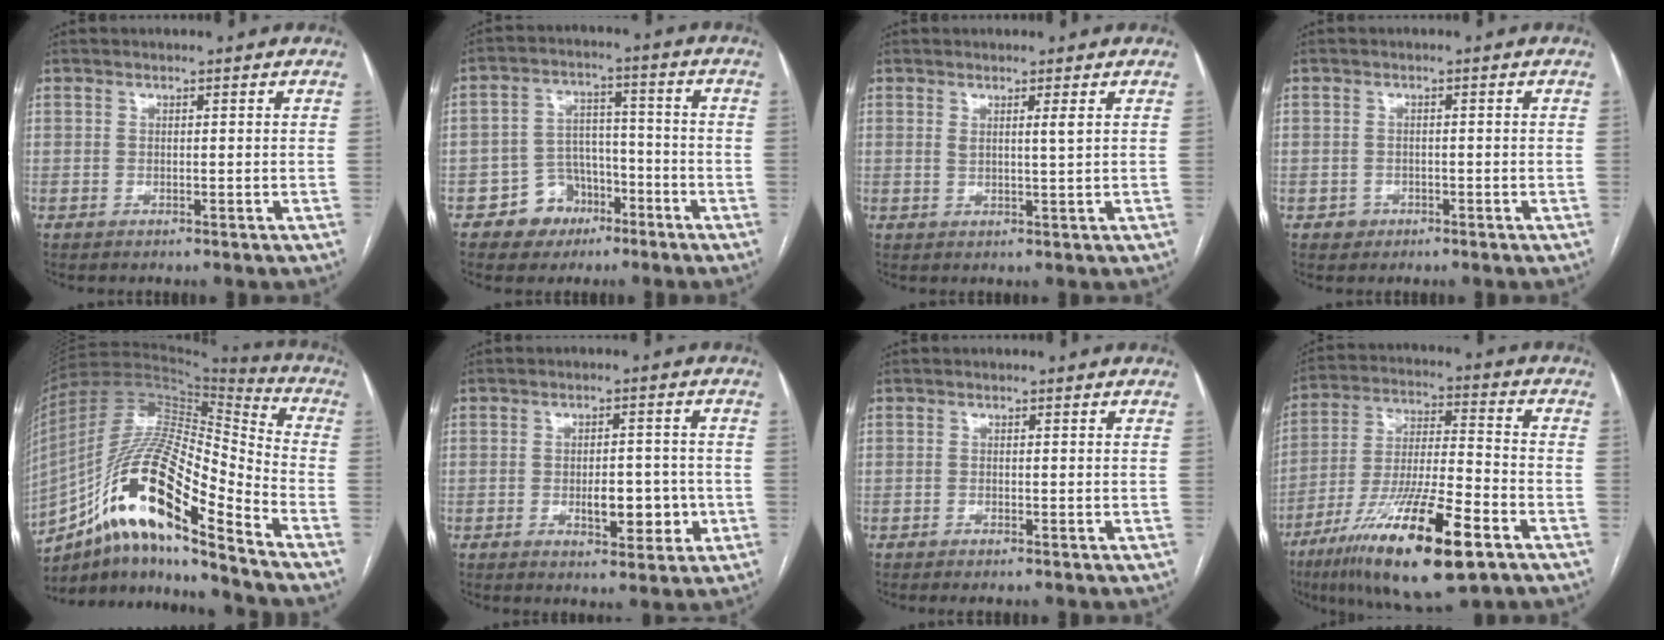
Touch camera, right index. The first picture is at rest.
{"total": 7.3, "force": [-4.1, 5.8, 1.8], "torque": [-0.024, 0.020, -0.061]}
{"total": 1.8, "force": [0.9, -0.3, 1.6], "torque": [-0.029, -0.008, 0.016]}
{"total": 1.8, "force": [-0.9, 1.6, 0.1], "torque": [0.004, 0.008, -0.013]}
{"total": 21.6, "force": [-11.8, 3.7, 17.8], "torque": [-0.348, 0.000, -0.207]}
{"total": 6.0, "force": [-1.5, 2.8, 5.2], "torque": [-0.072, 0.004, -0.014]}
{"total": 0.9, "force": [-0.7, 0.1, 0.6], "torque": [-0.013, -0.002, -0.010]}
{"total": 20.5, "force": [-11.2, 3.0, 16.9], "torque": [-0.310, -0.037, -0.193]}